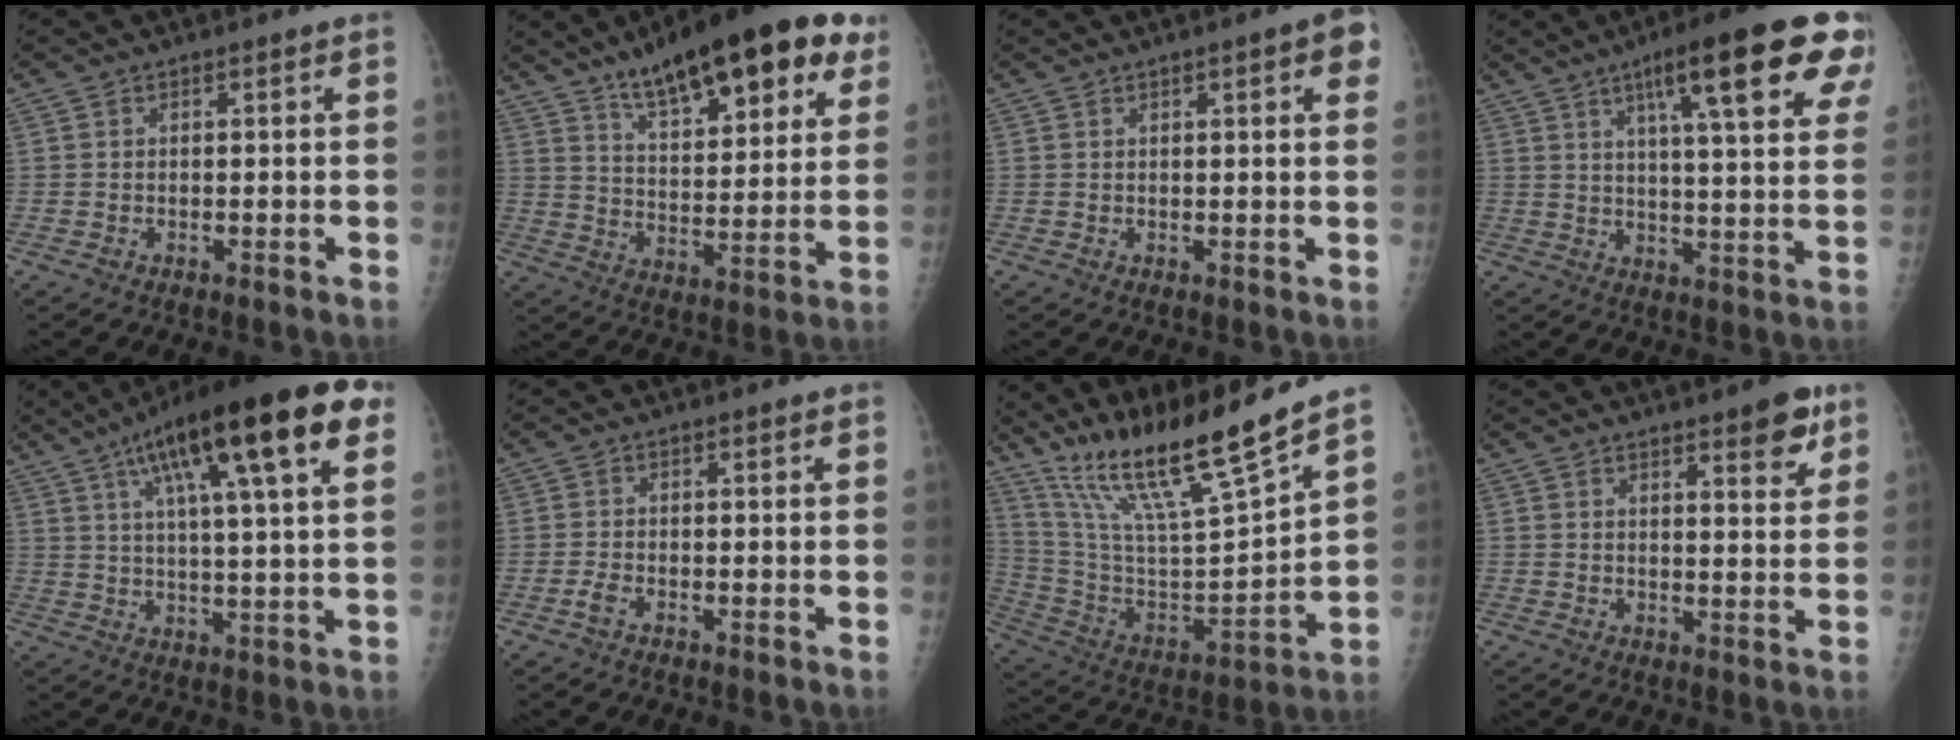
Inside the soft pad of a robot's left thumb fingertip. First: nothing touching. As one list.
[{"total": 23.5, "force": [14.0, 7.6, 17.2], "torque": [-0.220, -0.035, 0.212]}, {"total": 5.3, "force": [2.2, 1.2, 4.6], "torque": [-0.047, -0.001, 0.023]}, {"total": 20.9, "force": [10.9, 3.9, 17.3], "torque": [-0.228, -0.018, 0.150]}, {"total": 23.0, "force": [10.9, 5.0, 19.7], "torque": [-0.298, 0.004, 0.164]}, {"total": 1.4, "force": [-0.8, 0.5, 1.1], "torque": [-0.028, 0.003, -0.018]}, {"total": 21.3, "force": [17.0, 0.8, 12.8], "torque": [-0.207, -0.081, 0.319]}, {"total": 6.8, "force": [4.3, 1.9, 5.0], "torque": [-0.052, -0.023, 0.054]}]